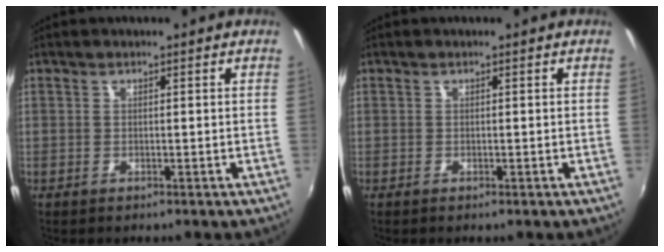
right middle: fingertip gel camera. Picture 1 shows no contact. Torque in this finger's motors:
{"motor_torque": [-0.01, 0.03, -0.07, -0.07]}